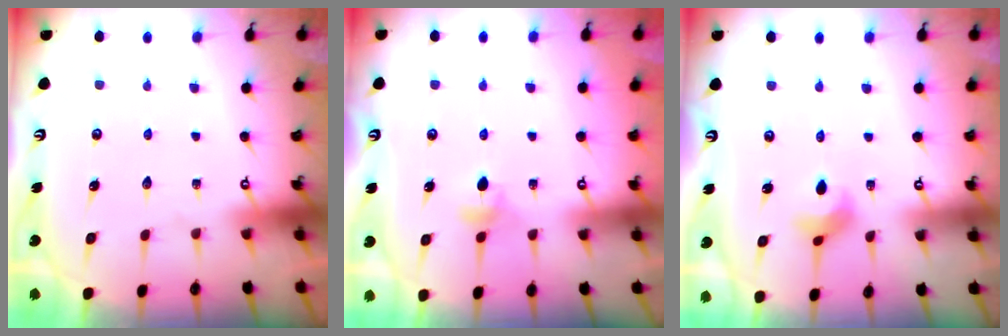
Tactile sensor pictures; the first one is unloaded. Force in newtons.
{"total": 4.5, "press": 4.4, "slide": 0.9}
{"total": 3.9, "press": 3.9, "slide": 0.6}